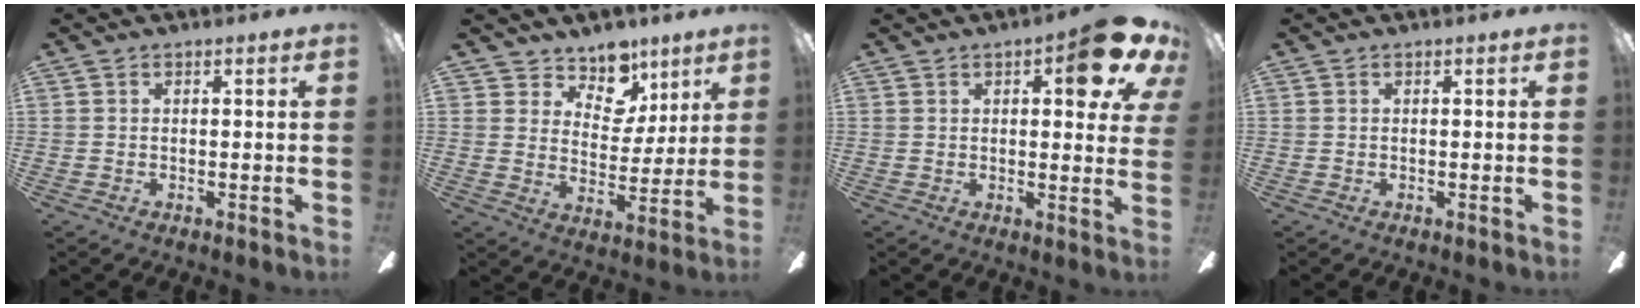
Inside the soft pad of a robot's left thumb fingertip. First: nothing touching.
{"total": 10.8, "force": [8.0, 6.7, 2.7], "torque": [-0.046, -0.059, 0.152]}
{"total": 11.7, "force": [5.3, 4.3, 9.6], "torque": [-0.109, -0.025, 0.081]}
{"total": 0.0}